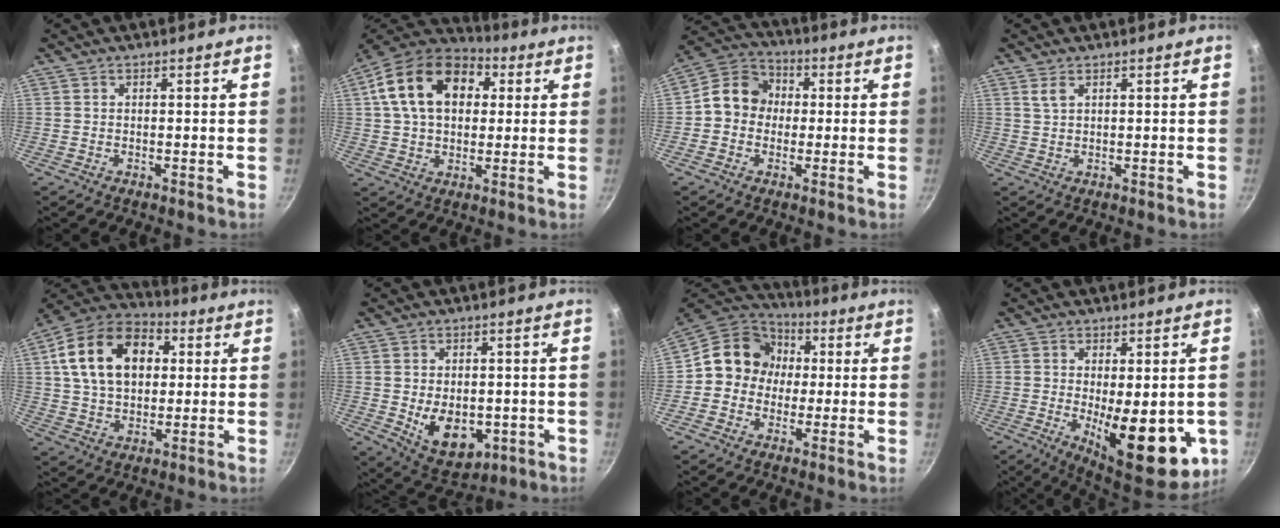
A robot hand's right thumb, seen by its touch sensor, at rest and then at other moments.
{"total": 19.0, "force": [4.9, 13.0, 12.9], "torque": [-0.206, 0.022, 0.069]}
{"total": 9.4, "force": [0.0, 8.2, 4.5], "torque": [-0.040, 0.026, -0.024]}
{"total": 1.8, "force": [1.0, 0.8, 1.3], "torque": [-0.026, -0.005, 0.023]}
{"total": 18.5, "force": [4.3, 12.8, 12.7], "torque": [-0.196, 0.019, 0.060]}
{"total": 10.6, "force": [-1.7, 7.2, 7.6], "torque": [-0.087, -0.011, -0.003]}
{"total": 12.1, "force": [0.6, 10.9, 5.2], "torque": [-0.046, 0.031, -0.011]}
{"total": 16.3, "force": [-3.0, 6.5, 14.6], "torque": [-0.176, -0.017, -0.025]}